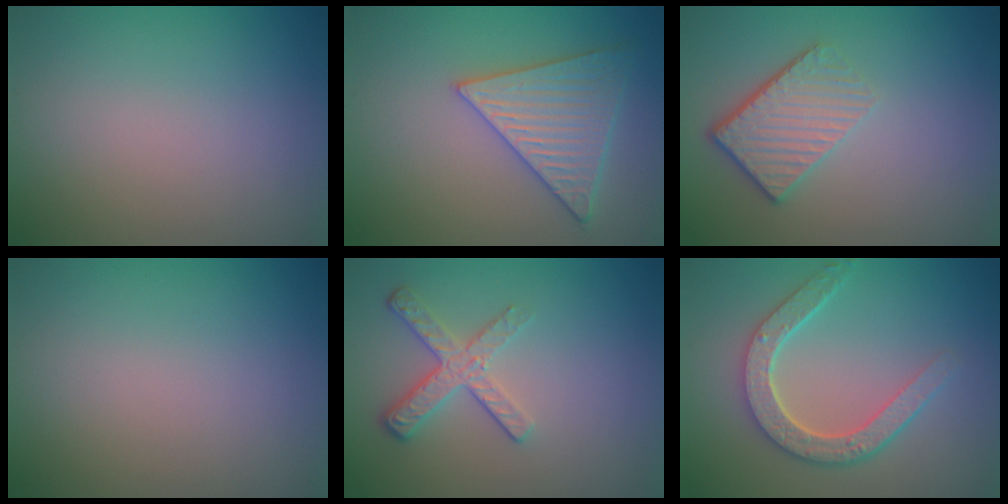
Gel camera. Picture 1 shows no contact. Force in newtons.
{"total": 5.3, "press": 4.7, "slide": 2.3}
{"total": 4.2, "press": 3.0, "slide": 3.0}
{"total": 0.0}
{"total": 3.0, "press": 2.3, "slide": 1.9}
{"total": 4.7, "press": 3.7, "slide": 2.9}